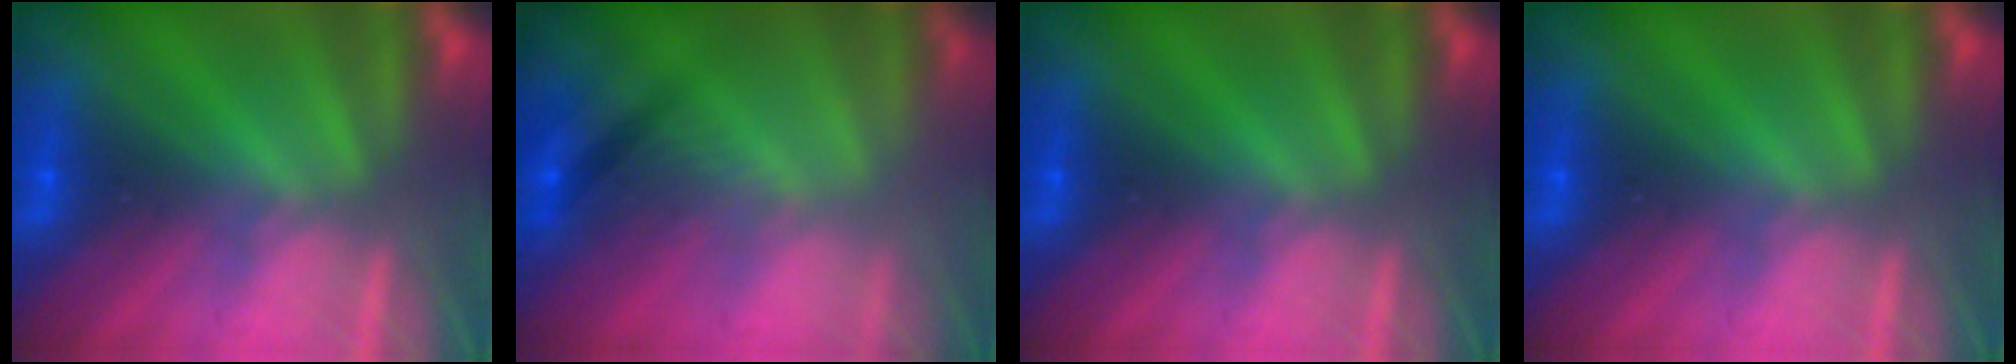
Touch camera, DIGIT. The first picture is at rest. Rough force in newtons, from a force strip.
{"total": 2.8}
{"total": 0.0}
{"total": 0.0}